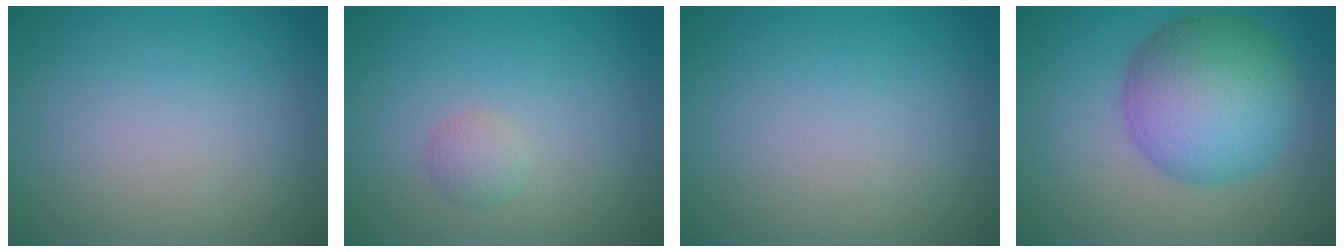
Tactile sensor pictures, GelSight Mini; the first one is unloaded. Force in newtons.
{"total": 1.2, "press": 1.2, "slide": 0.1}
{"total": 0.0}
{"total": 9.1, "press": 9.1, "slide": 0.2}